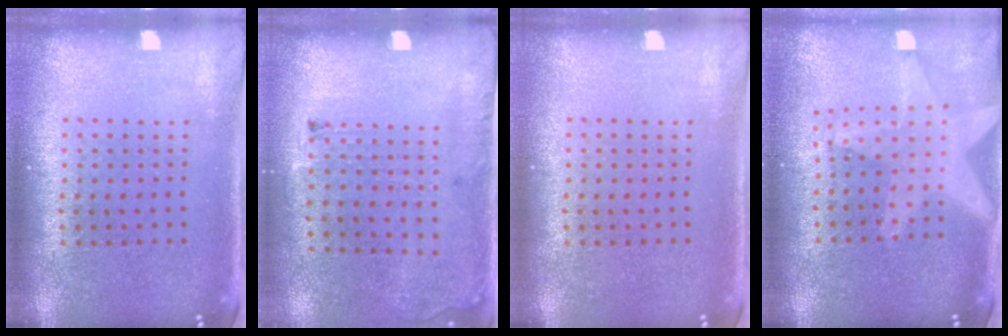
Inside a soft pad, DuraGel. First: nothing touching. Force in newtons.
{"total": 1.9, "press": 1.3, "slide": 1.4}
{"total": 0.0}
{"total": 2.3, "press": 1.9, "slide": 1.3}